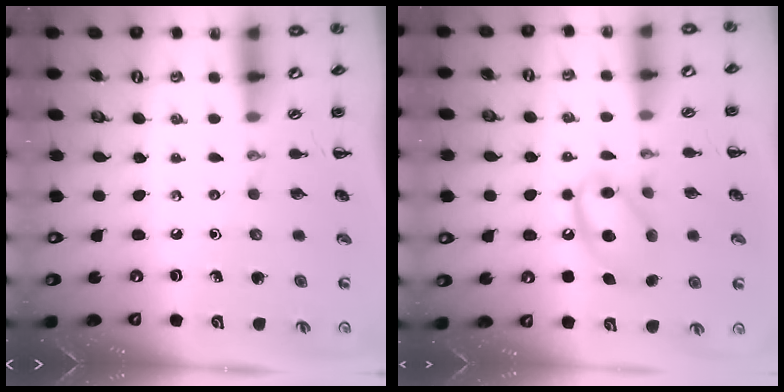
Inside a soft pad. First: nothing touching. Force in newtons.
{"total": 13.3, "press": 13.1, "slide": 2.1}